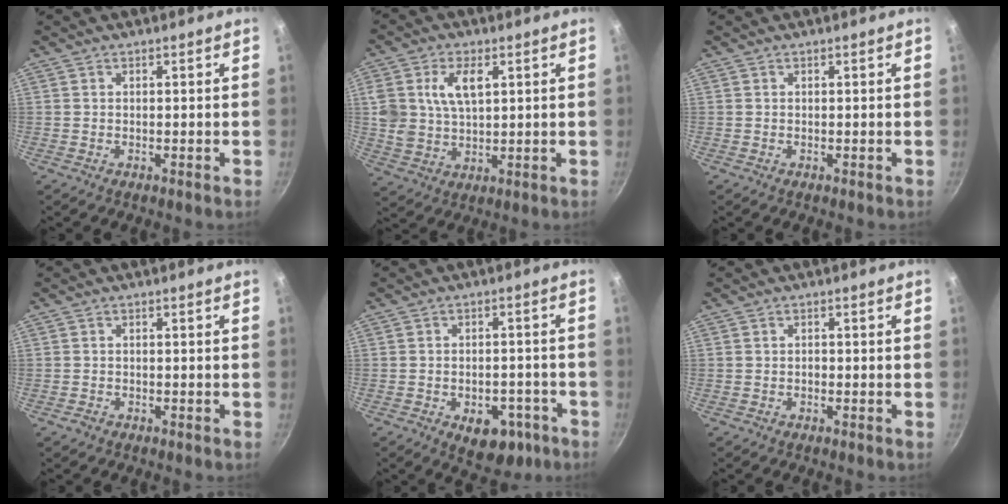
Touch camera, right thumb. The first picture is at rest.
{"total": 9.1, "force": [2.8, 5.4, 6.8], "torque": [-0.124, -0.002, 0.061]}
{"total": 0.0}
{"total": 0.9, "force": [-0.7, 0.6, 0.3], "torque": [-0.006, 0.001, -0.014]}
{"total": 8.6, "force": [-4.2, 5.2, 5.5], "torque": [-0.054, 0.023, -0.050]}
{"total": 0.7, "force": [-0.3, 0.5, 0.4], "torque": [-0.001, 0.003, -0.009]}